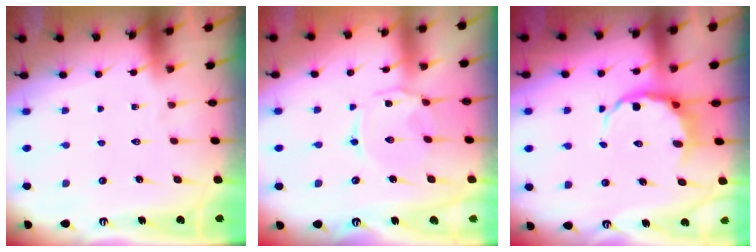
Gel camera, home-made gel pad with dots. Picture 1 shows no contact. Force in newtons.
{"total": 1.6, "press": 1.5, "slide": 0.4}
{"total": 5.7, "press": 5.1, "slide": 2.4}